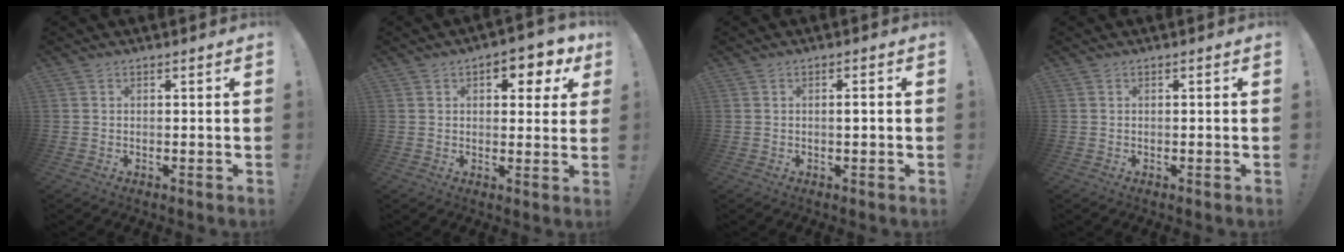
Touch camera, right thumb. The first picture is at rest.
{"total": 7.2, "force": [3.1, 3.9, 5.1], "torque": [-0.050, -0.013, 0.047]}
{"total": 1.6, "force": [-0.2, 0.1, 1.6], "torque": [-0.021, -0.001, -0.006]}
{"total": 0.0}